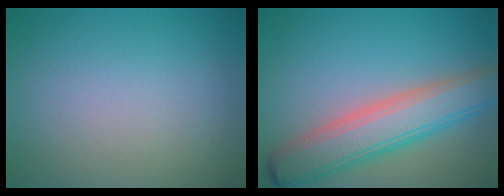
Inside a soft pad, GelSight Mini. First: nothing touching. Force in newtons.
{"total": 6.7, "press": 6.7, "slide": 0.3}